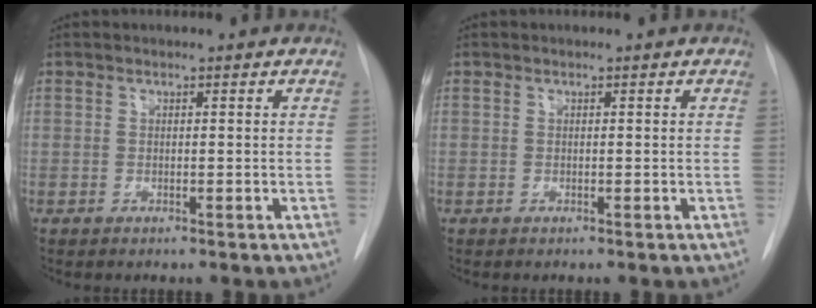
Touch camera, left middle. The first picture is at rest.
{"total": 0.0}